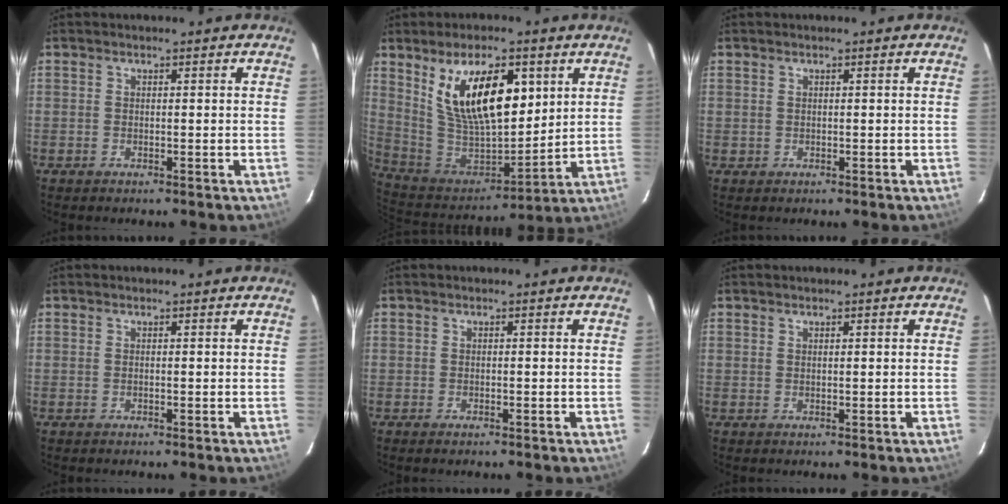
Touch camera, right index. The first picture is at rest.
{"total": 19.2, "force": [7.5, 8.9, 15.3], "torque": [-0.268, -0.002, 0.153]}
{"total": 0.8, "force": [0.0, 0.8, 0.0], "torque": [0.004, 0.004, 0.002]}
{"total": 0.0}
{"total": 0.9, "force": [-0.7, 0.4, 0.4], "torque": [-0.008, -0.004, -0.013]}
{"total": 0.6, "force": [0.4, 0.4, 0.0], "torque": [0.002, 0.001, 0.006]}